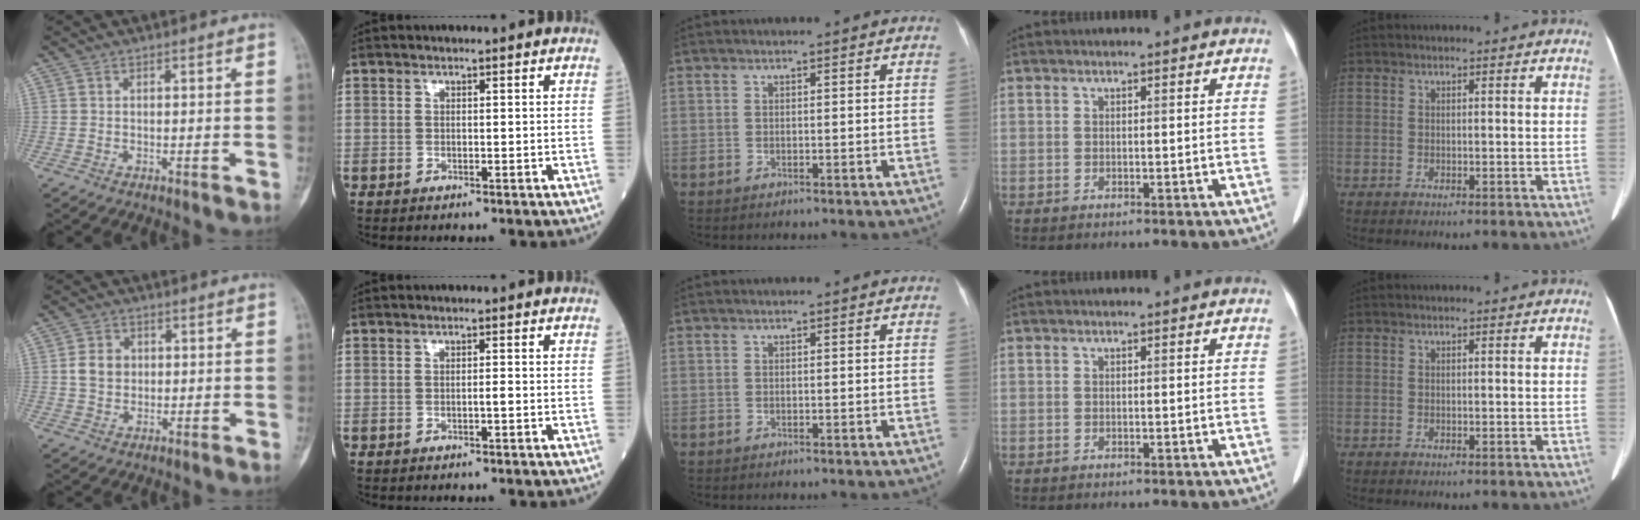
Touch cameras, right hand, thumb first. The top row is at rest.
{"thumb": {"total": 4.7, "force": [0.5, 3.9, 2.5], "torque": [-0.032, 0.003, 0.006]}, "index": {"total": 0.7, "force": [-0.3, -0.1, 0.6], "torque": [-0.010, 0.001, -0.006]}}